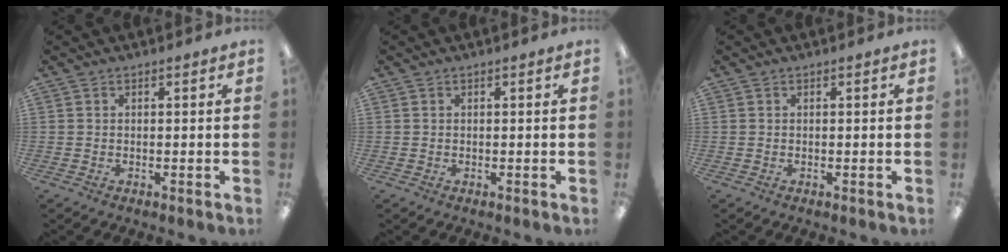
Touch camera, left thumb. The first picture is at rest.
{"total": 0.0}
{"total": 0.0}